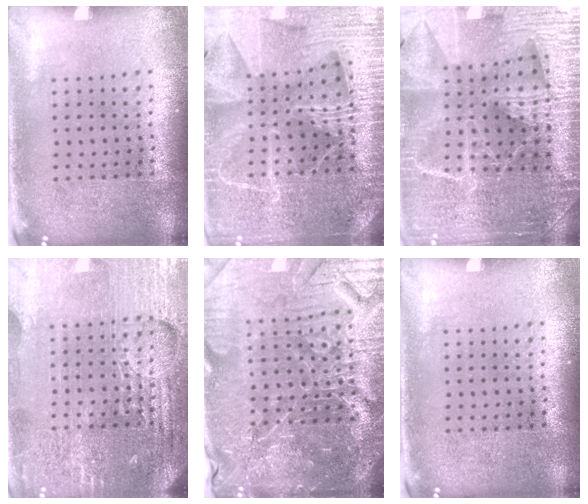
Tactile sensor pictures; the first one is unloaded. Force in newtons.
{"total": 4.4, "press": 4.1, "slide": 1.6}
{"total": 4.3, "press": 4.1, "slide": 1.3}
{"total": 4.9, "press": 4.6, "slide": 1.8}
{"total": 6.2, "press": 5.7, "slide": 2.3}
{"total": 0.0}